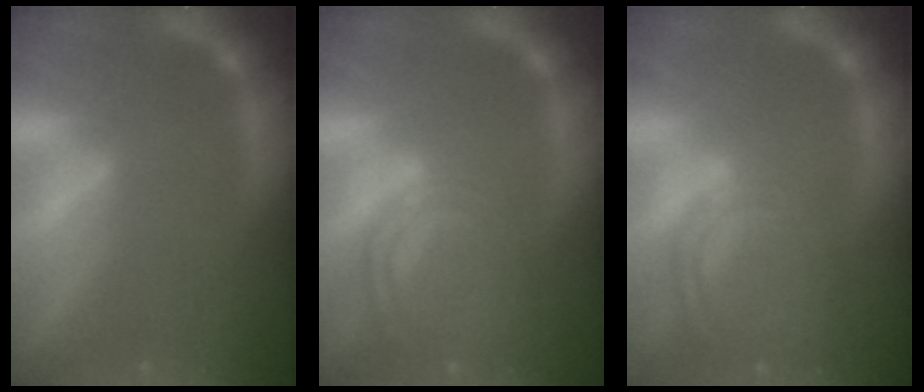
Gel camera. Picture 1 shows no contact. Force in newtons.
{"total": 8.5}
{"total": 8.0}